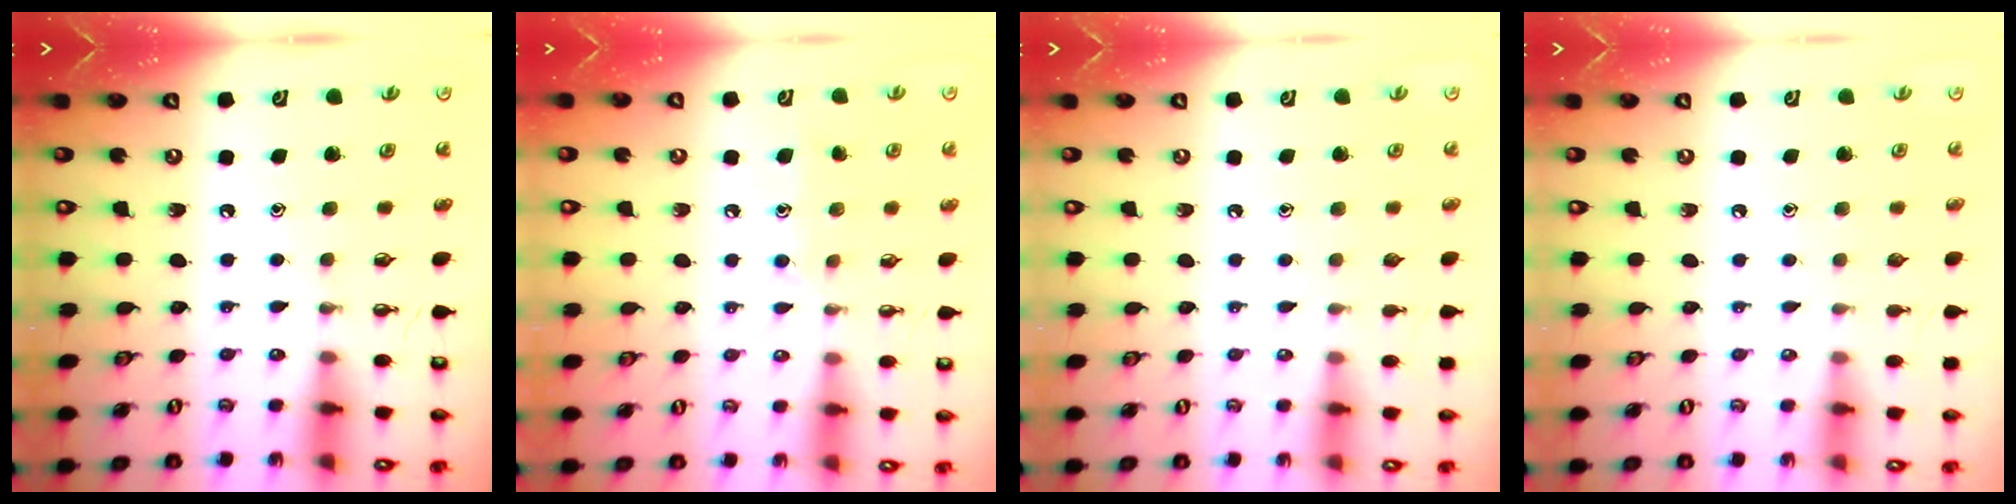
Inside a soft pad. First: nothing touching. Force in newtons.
{"total": 7.0, "press": 7.0, "slide": 0.1}
{"total": 0.0}
{"total": 0.0}